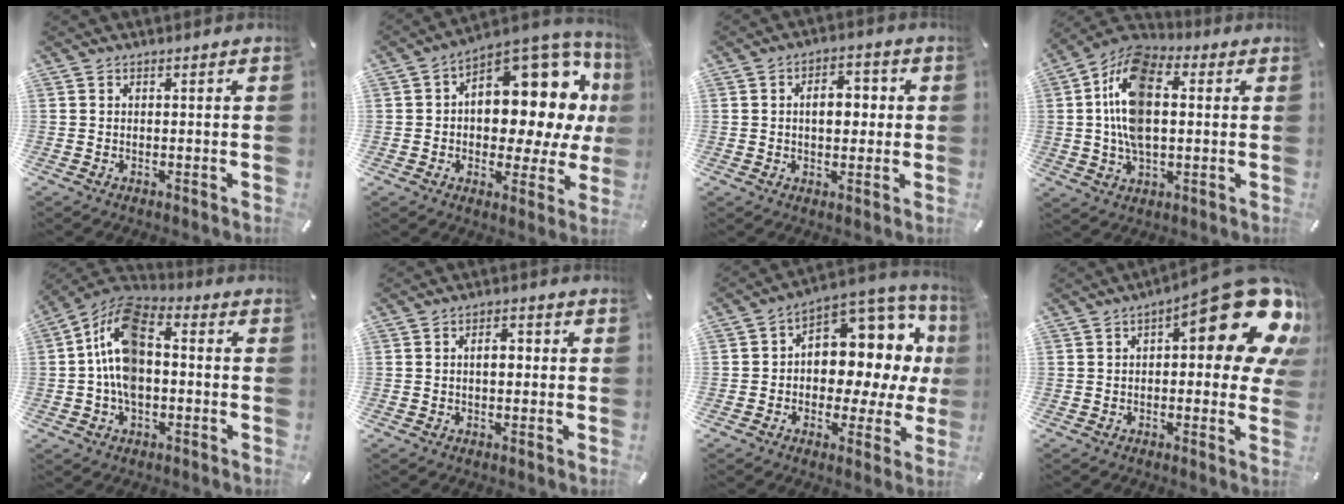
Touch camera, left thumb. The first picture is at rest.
{"total": 14.3, "force": [5.7, 8.9, 9.7], "torque": [-0.112, -0.078, 0.094]}
{"total": 6.9, "force": [0.5, 4.6, 5.1], "torque": [-0.062, -0.001, -0.001]}
{"total": 15.8, "force": [1.9, 9.7, 12.4], "torque": [-0.255, 0.002, 0.031]}
{"total": 13.2, "force": [-0.5, 8.5, 10.1], "torque": [-0.218, 0.010, -0.011]}
{"total": 3.9, "force": [0.1, 2.4, 3.1], "torque": [-0.045, 0.004, -0.005]}
{"total": 10.9, "force": [2.6, 8.3, 6.6], "torque": [-0.082, -0.045, 0.047]}
{"total": 20.3, "force": [8.6, 7.9, 16.7], "torque": [-0.200, -0.071, 0.134]}